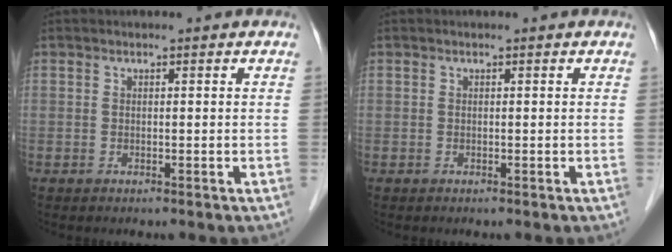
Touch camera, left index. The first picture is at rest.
{"total": 0.0}